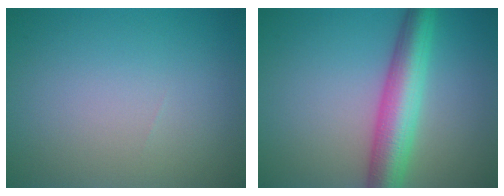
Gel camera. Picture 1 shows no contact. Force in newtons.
{"total": 6.4, "press": 6.4, "slide": 0.2}